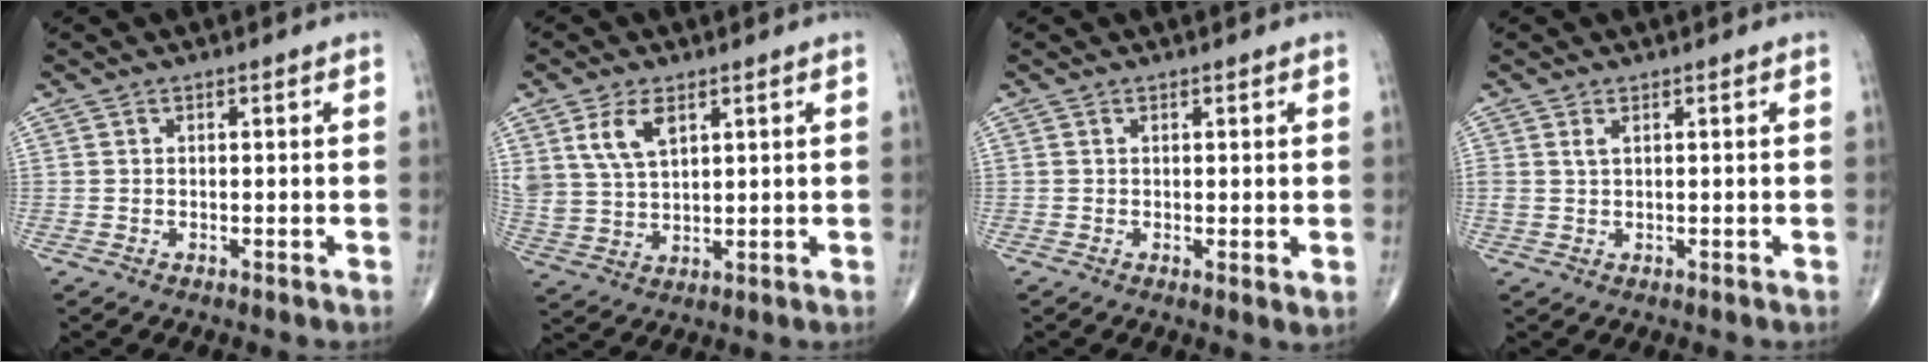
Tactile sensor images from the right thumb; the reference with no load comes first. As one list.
[{"total": 7.7, "force": [3.7, 4.3, 5.3], "torque": [-0.099, -0.012, 0.082]}, {"total": 1.6, "force": [0.2, 0.4, 1.6], "torque": [-0.028, -0.009, 0.002]}, {"total": 1.5, "force": [0.6, 0.7, 1.1], "torque": [-0.029, 0.006, 0.019]}]